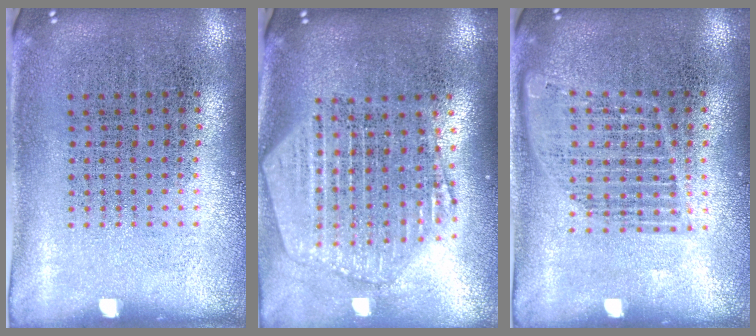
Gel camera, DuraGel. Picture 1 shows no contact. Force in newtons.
{"total": 2.5, "press": 2.1, "slide": 1.3}
{"total": 1.3, "press": 1.2, "slide": 0.5}